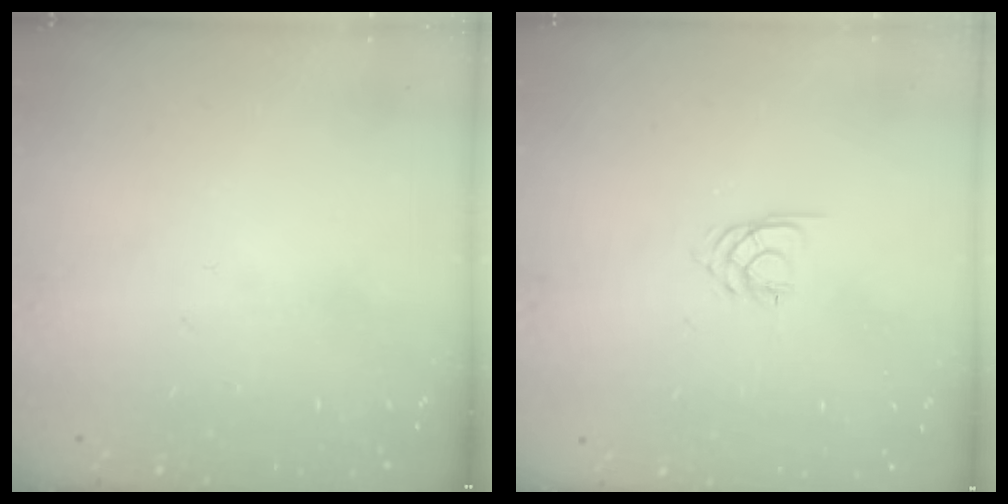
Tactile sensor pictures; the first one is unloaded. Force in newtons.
{"total": 2.1, "press": 2.0, "slide": 0.3}